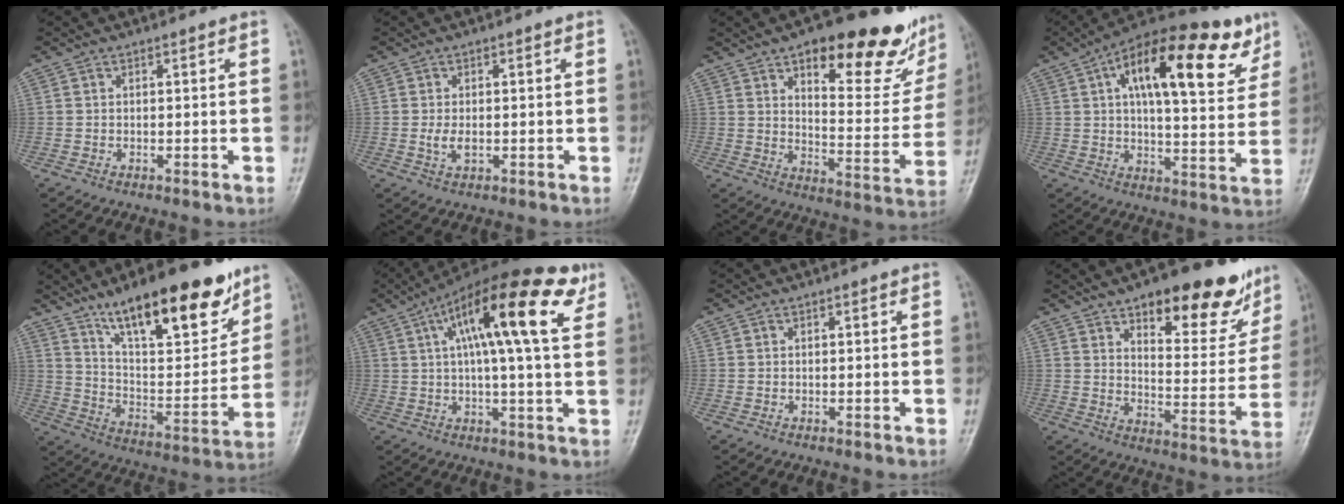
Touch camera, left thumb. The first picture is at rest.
{"total": 2.5, "force": [-0.3, 1.4, 2.1], "torque": [-0.043, -0.005, -0.007]}
{"total": 22.4, "force": [14.1, 8.6, 15.2], "torque": [-0.142, -0.064, 0.195]}
{"total": 22.5, "force": [10.4, 9.0, 17.8], "torque": [-0.236, -0.007, 0.154]}
{"total": 23.2, "force": [15.2, 7.6, 15.8], "torque": [-0.205, -0.062, 0.253]}
{"total": 19.7, "force": [7.7, 5.2, 17.4], "torque": [-0.259, 0.013, 0.110]}
{"total": 0.0}
{"total": 19.4, "force": [12.6, 7.8, 12.6], "torque": [-0.108, -0.065, 0.181]}